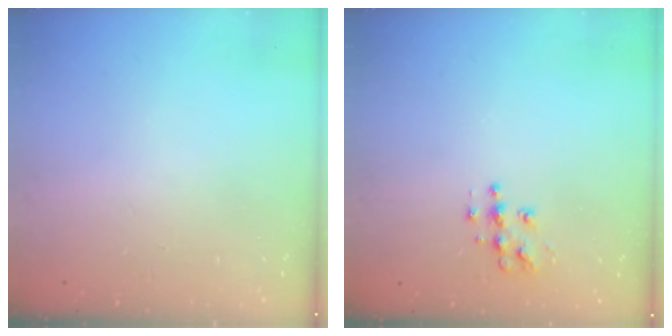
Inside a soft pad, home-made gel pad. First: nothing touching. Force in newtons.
{"total": 7.5, "press": 7.5, "slide": 0.3}